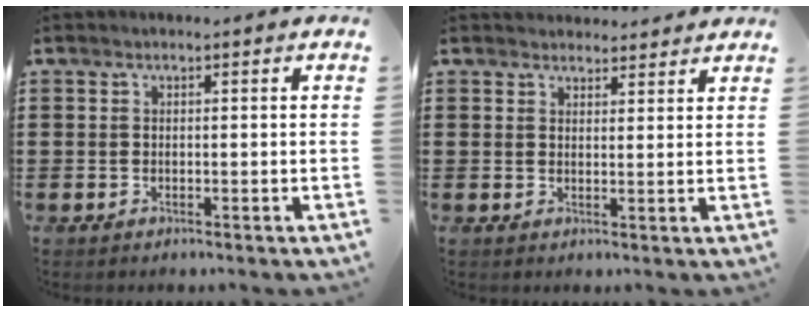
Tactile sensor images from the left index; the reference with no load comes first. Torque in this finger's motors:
{"motor_torque": [-0.88, -1.26, -0.18, -0.08]}